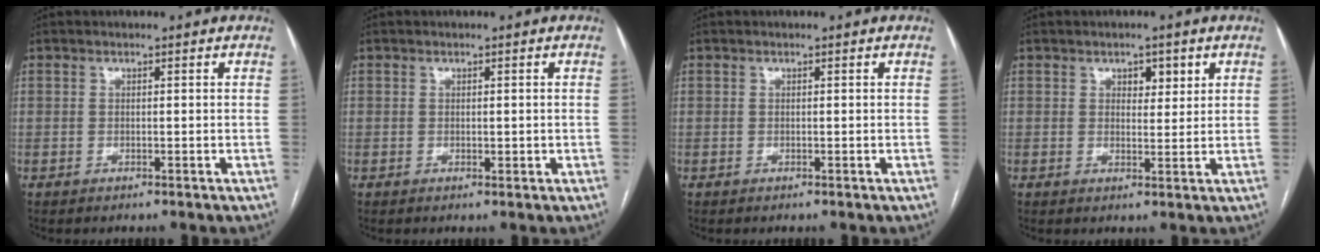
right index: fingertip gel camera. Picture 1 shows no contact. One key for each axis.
{"total": 1.1, "fx": -0.1, "fy": 0.7, "fz": 0.9, "tx": -0.012, "ty": 0.002, "tz": 0.001}
{"total": 0.0}
{"total": 3.1, "fx": 1.6, "fy": 1.7, "fz": 2.1, "tx": -0.026, "ty": 0.001, "tz": 0.023}